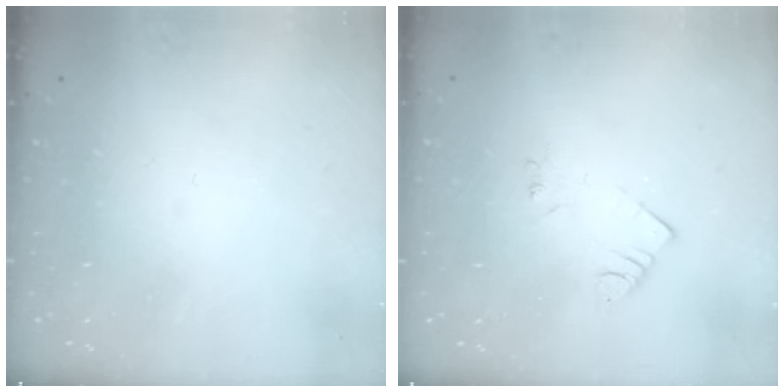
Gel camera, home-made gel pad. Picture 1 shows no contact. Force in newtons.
{"total": 2.6, "press": 2.6, "slide": 0.3}